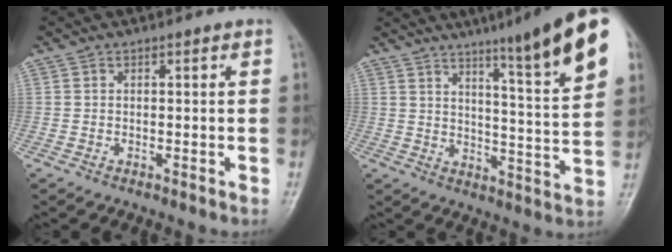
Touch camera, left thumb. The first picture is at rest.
{"total": 17.4, "force": [10.1, 1.0, 14.1], "torque": [-0.183, -0.052, 0.137]}